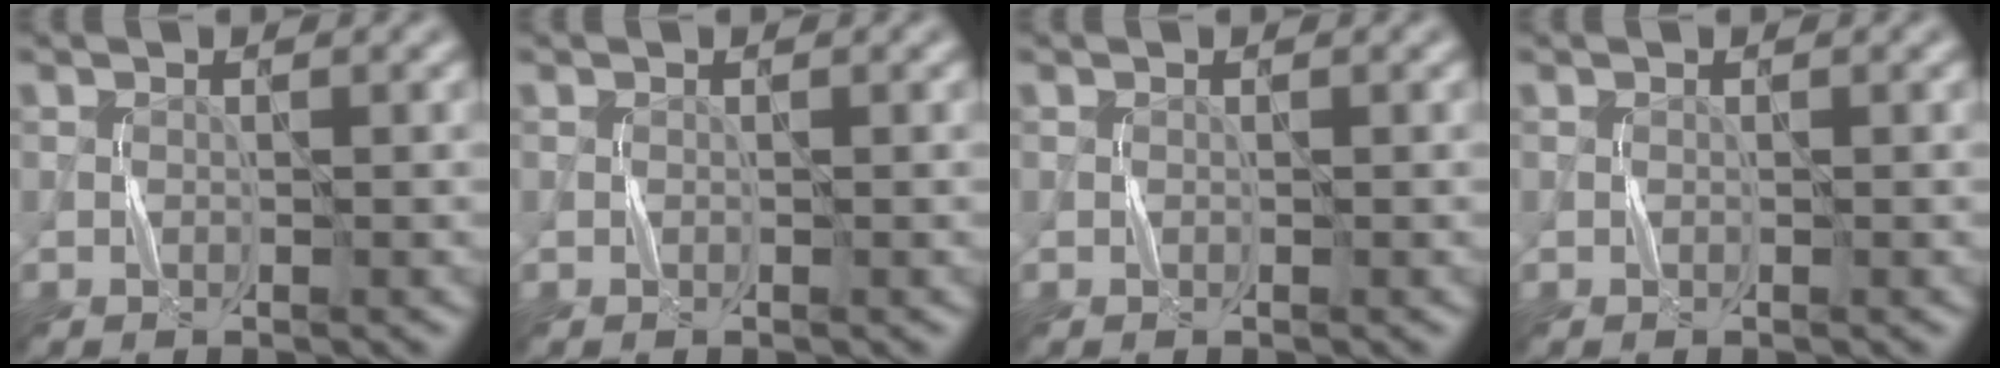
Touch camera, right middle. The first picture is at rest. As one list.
[{"total": 0.0}, {"total": 0.0}, {"total": 0.0}]